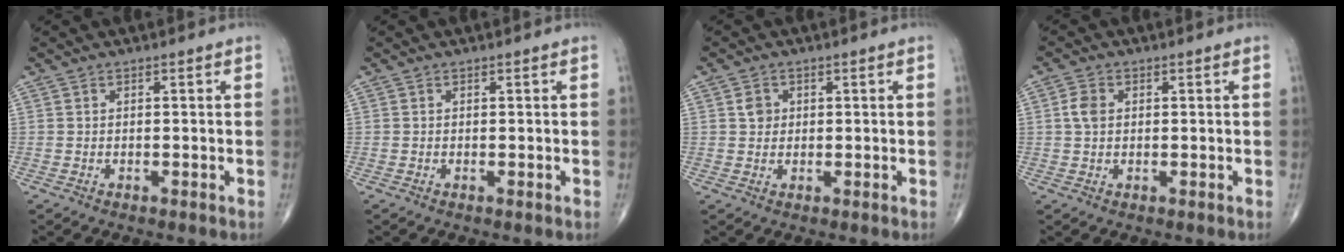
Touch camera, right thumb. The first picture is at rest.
{"total": 0.0}
{"total": 2.4, "force": [0.6, 2.1, 1.0], "torque": [-0.006, -0.001, 0.008]}
{"total": 3.1, "force": [0.5, 2.2, 2.1], "torque": [-0.041, 0.004, 0.006]}